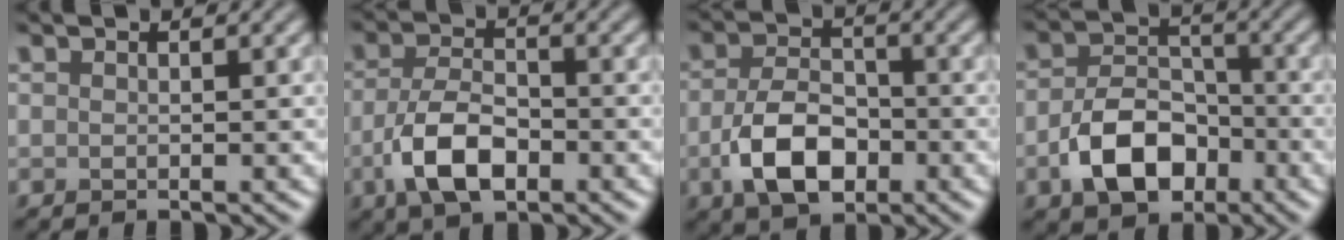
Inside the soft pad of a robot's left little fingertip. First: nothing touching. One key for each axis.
{"total": 5.6, "fx": -2.3, "fy": 2.8, "fz": 4.2, "tx": -0.087, "ty": -0.005, "tz": -0.049}
{"total": 6.2, "fx": -2.1, "fy": 3.8, "fz": 4.5, "tx": -0.094, "ty": -0.006, "tz": -0.041}
{"total": 6.4, "fx": -2.6, "fy": 4.2, "fz": 4.1, "tx": -0.074, "ty": -0.005, "tz": -0.046}